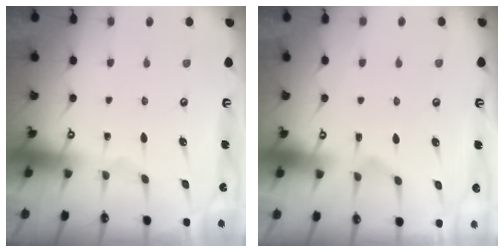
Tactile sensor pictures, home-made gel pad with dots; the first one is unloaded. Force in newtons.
{"total": 2.9, "press": 2.7, "slide": 1.1}